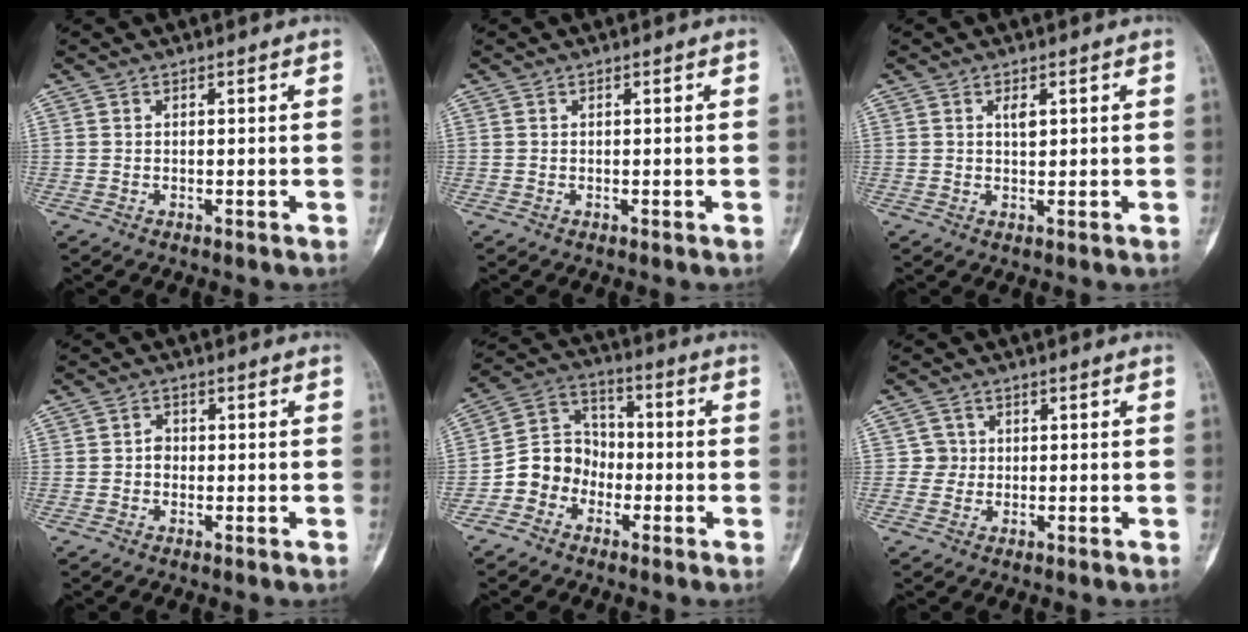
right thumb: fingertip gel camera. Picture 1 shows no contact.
{"total": 0.0}
{"total": 1.9, "force": [0.8, 0.9, 1.5], "torque": [-0.022, -0.002, 0.016]}
{"total": 1.7, "force": [-0.4, 1.3, 0.9], "torque": [0.001, 0.007, -0.013]}
{"total": 9.3, "force": [-3.5, 8.0, 3.1], "torque": [-0.024, 0.055, -0.077]}
{"total": 2.4, "force": [0.1, 2.4, -0.2], "torque": [0.022, 0.007, -0.004]}